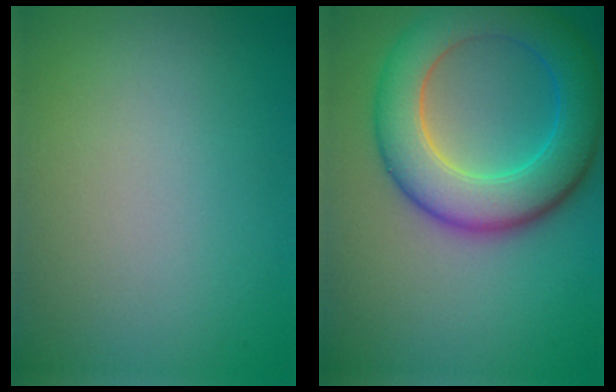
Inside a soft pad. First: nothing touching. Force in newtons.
{"total": 8.5, "press": 8.5, "slide": 0.5}